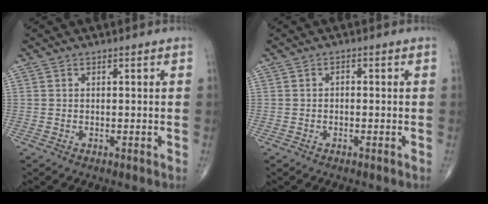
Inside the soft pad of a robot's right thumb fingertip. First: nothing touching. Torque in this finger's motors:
{"motor_torque": [-0.10, -0.08, 0.00, 0.00, 0.05]}